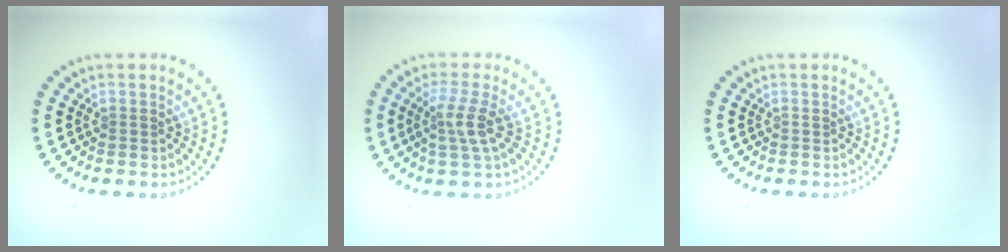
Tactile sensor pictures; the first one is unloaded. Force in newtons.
{"total": 2.7, "press": 2.2, "slide": 1.6}
{"total": 0.0}